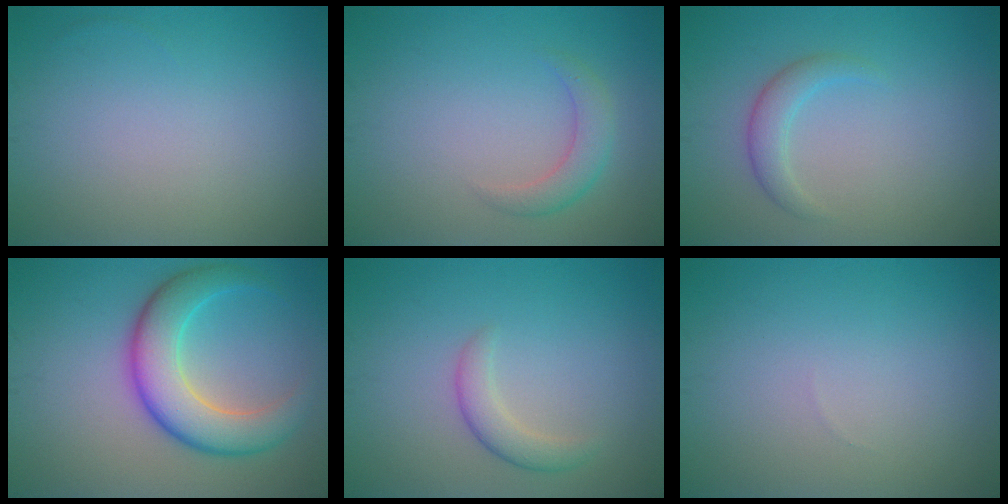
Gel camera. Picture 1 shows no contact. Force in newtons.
{"total": 2.3, "press": 2.3, "slide": 0.1}
{"total": 2.0, "press": 2.0, "slide": 0.1}
{"total": 6.9, "press": 6.9, "slide": 0.1}
{"total": 2.2, "press": 2.2, "slide": 0.1}
{"total": 0.0}